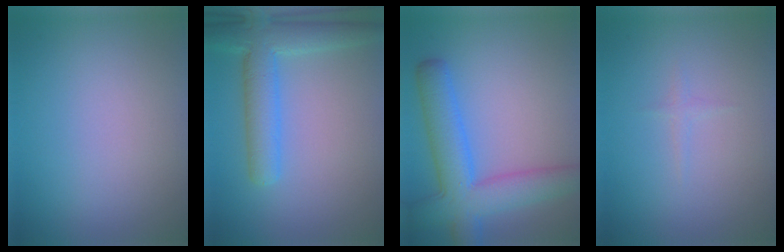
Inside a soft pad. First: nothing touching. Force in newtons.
{"total": 5.4, "press": 5.4, "slide": 0.3}
{"total": 7.3, "press": 7.3, "slide": 0.2}
{"total": 0.6, "press": 0.6, "slide": 0.1}